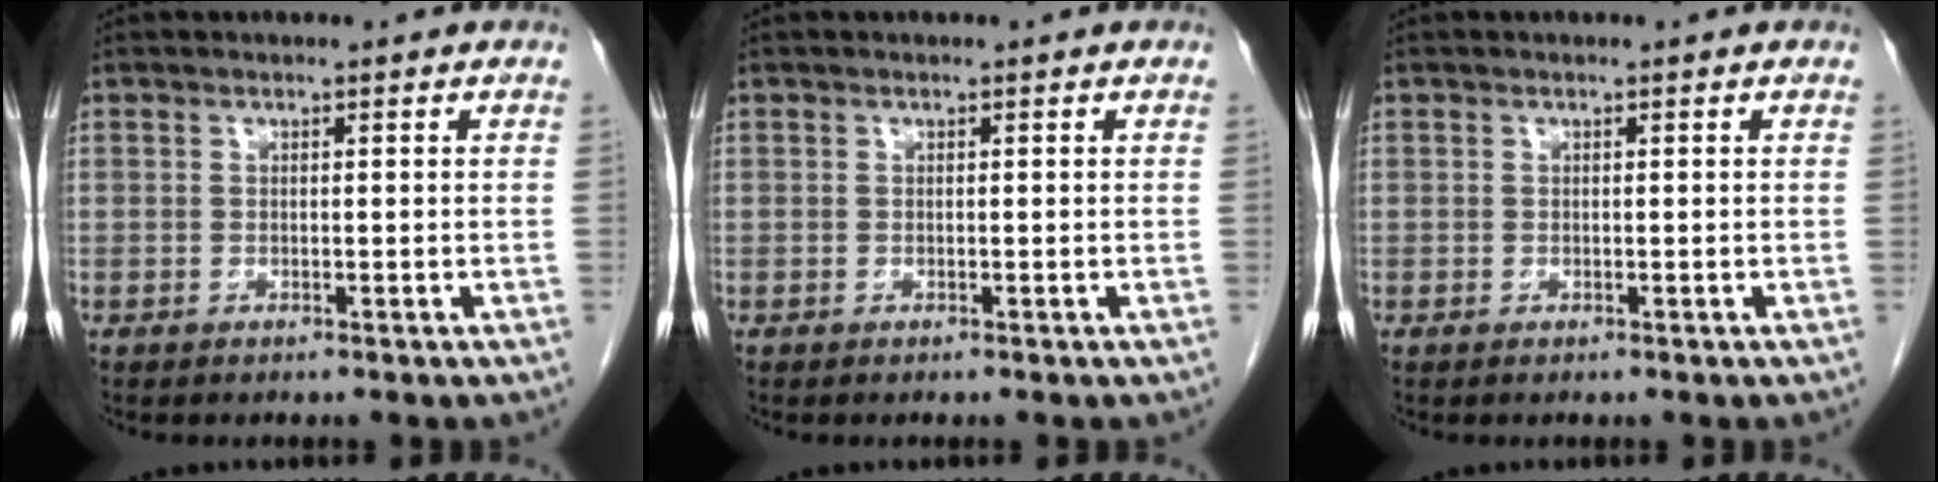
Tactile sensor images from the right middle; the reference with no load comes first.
{"total": 0.0}
{"total": 0.0}